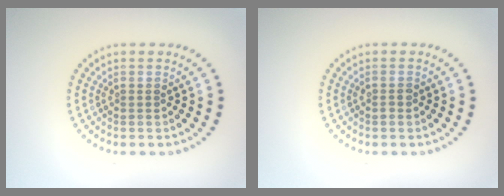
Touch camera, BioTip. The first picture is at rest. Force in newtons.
{"total": 0.8, "press": 0.8, "slide": 0.2}